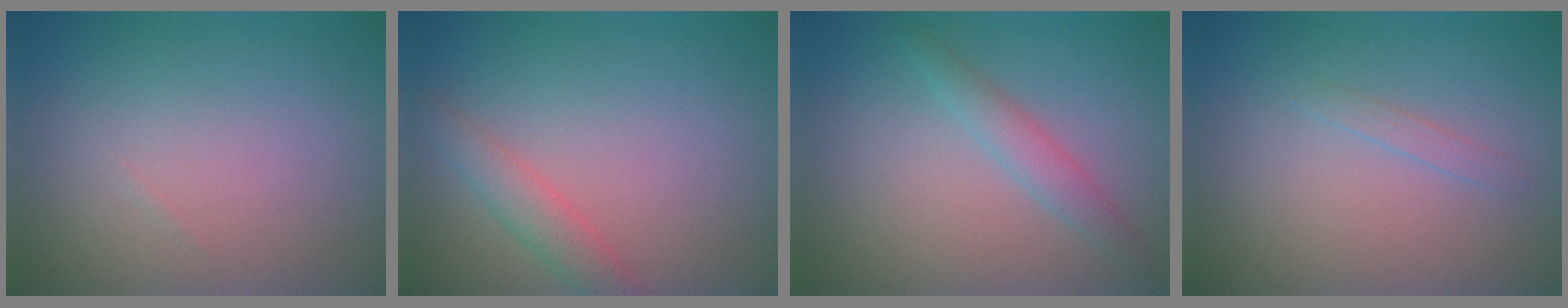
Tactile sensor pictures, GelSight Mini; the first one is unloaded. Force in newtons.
{"total": 2.4, "press": 2.4, "slide": 0.1}
{"total": 2.0, "press": 2.0, "slide": 0.1}
{"total": 0.8, "press": 0.8, "slide": 0.1}